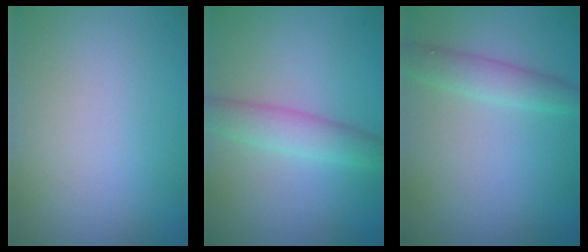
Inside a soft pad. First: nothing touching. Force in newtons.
{"total": 3.1, "press": 3.1, "slide": 0.1}
{"total": 2.4, "press": 2.4, "slide": 0.1}